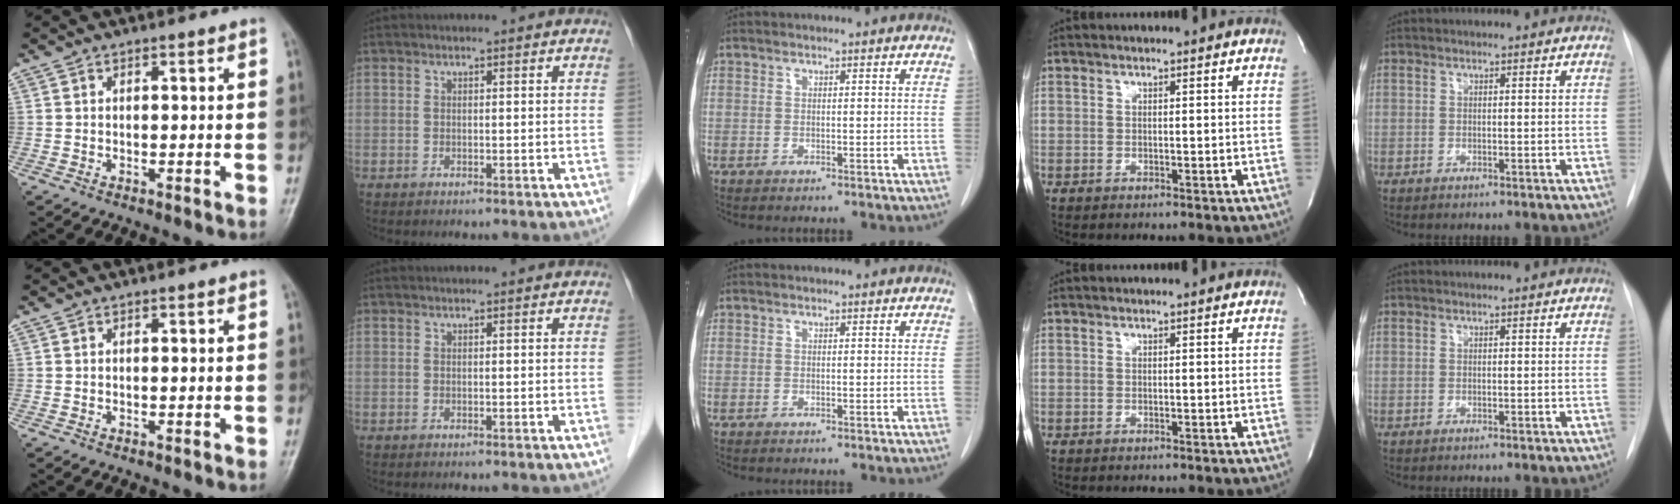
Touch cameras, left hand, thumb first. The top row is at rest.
{}